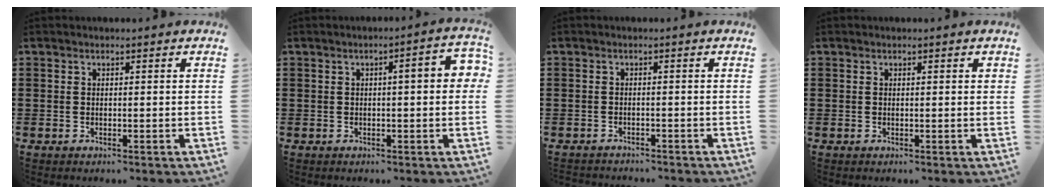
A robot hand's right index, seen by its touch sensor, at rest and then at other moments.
{"total": 4.1, "force": [0.4, 0.7, 4.0], "torque": [-0.055, 0.000, -0.001]}
{"total": 1.2, "force": [-1.2, 0.2, -0.2], "torque": [0.000, 0.005, -0.028]}
{"total": 0.0}